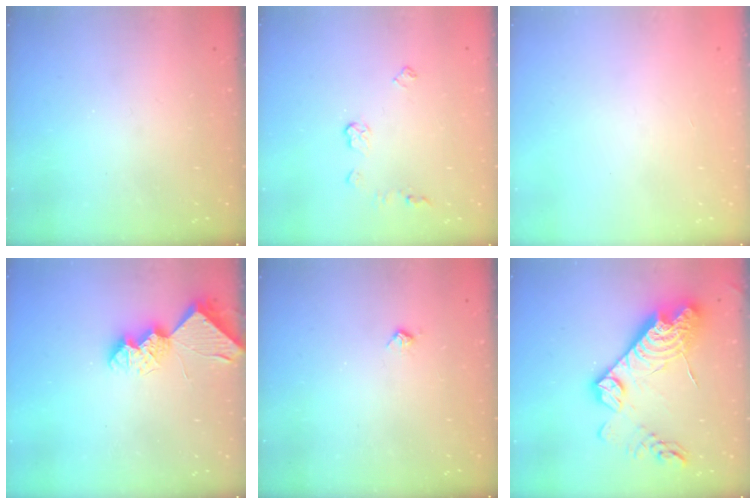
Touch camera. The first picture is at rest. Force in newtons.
{"total": 5.4, "press": 5.4, "slide": 0.7}
{"total": 0.0}
{"total": 9.1, "press": 9.1, "slide": 0.4}
{"total": 3.9, "press": 3.8, "slide": 0.7}
{"total": 22.2, "press": 22.1, "slide": 1.7}